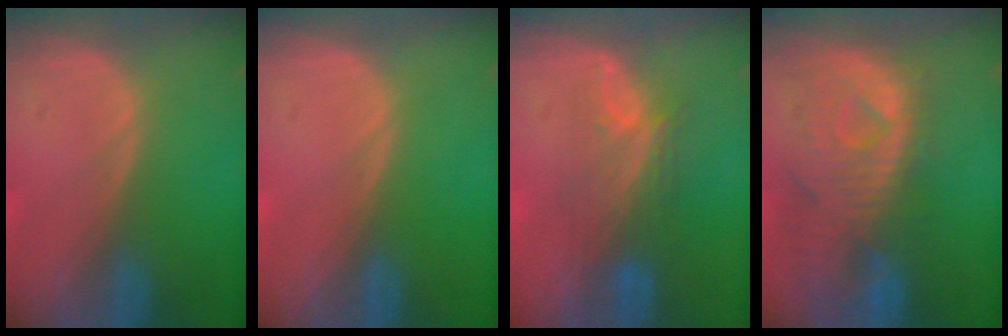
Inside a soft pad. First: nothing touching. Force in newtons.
{"total": 0.0}
{"total": 5.4, "press": 5.3, "slide": 1.5}
{"total": 11.2, "press": 9.7, "slide": 5.4}